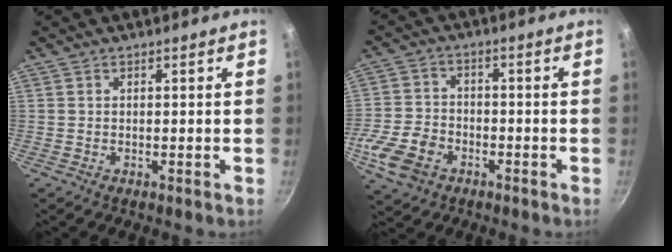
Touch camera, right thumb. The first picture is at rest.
{"total": 9.4, "force": [-4.3, 6.6, 5.1], "torque": [-0.100, 0.016, -0.079]}